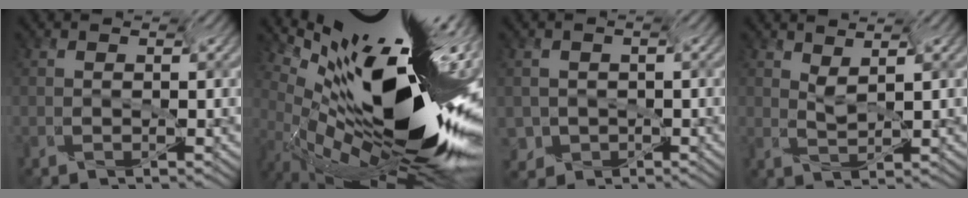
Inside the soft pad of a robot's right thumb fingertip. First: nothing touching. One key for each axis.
{"total": 16.0, "fx": -1.8, "fy": 4.6, "fz": 15.2, "tx": -0.248, "ty": -0.005, "tz": -0.023}
{"total": 1.9, "fx": -0.6, "fy": 1.6, "fz": -0.9, "tx": -0.010, "ty": 0.002, "tz": 0.000}
{"total": 1.2, "fx": 0.9, "fy": 0.0, "fz": 0.8, "tx": -0.028, "ty": 0.003, "tz": 0.024}